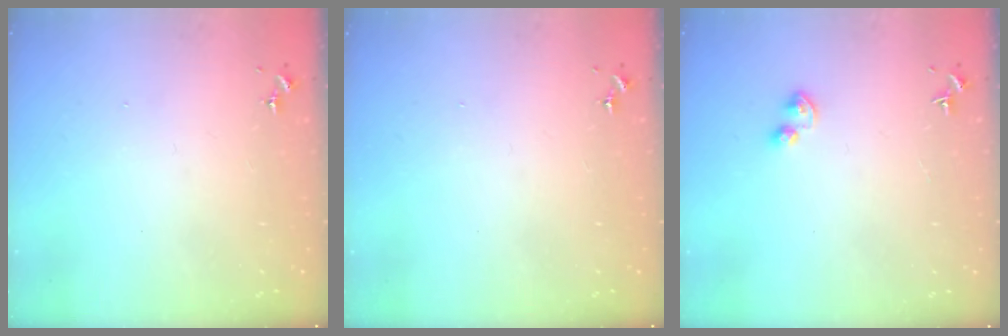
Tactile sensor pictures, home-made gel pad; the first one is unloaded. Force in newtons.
{"total": 0.0}
{"total": 3.6, "press": 3.6, "slide": 0.7}